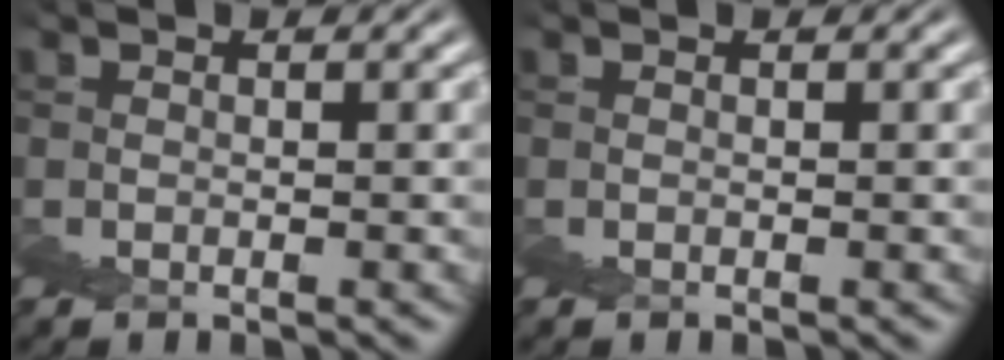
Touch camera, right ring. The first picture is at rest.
{"total": 0.0}